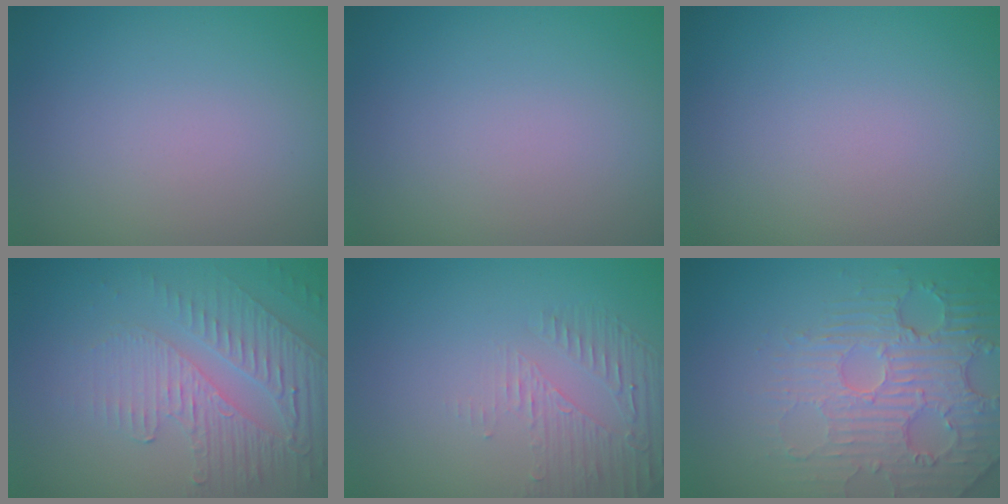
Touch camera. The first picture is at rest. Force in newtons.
{"total": 0.0}
{"total": 0.0}
{"total": 5.6, "press": 3.2, "slide": 4.5}
{"total": 1.7, "press": 0.8, "slide": 1.5}
{"total": 4.3, "press": 4.0, "slide": 1.6}